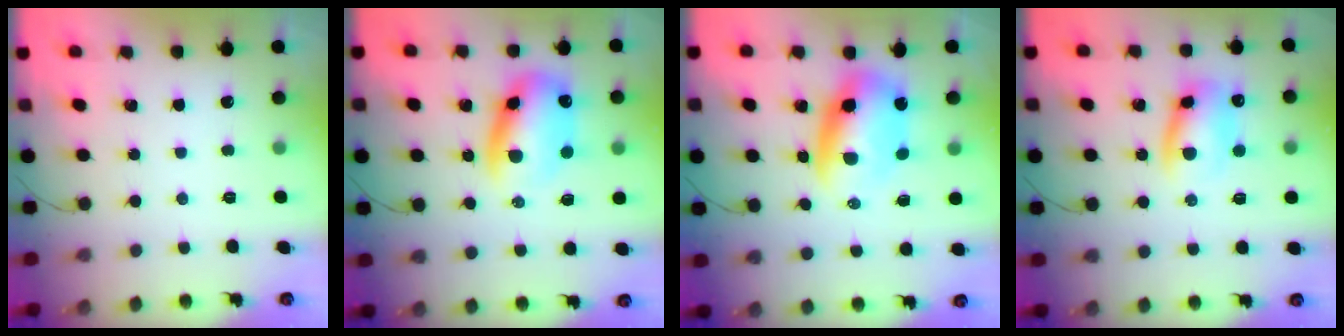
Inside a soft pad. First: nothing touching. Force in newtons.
{"total": 12.3, "press": 11.9, "slide": 3.3}
{"total": 10.1, "press": 9.7, "slide": 2.6}
{"total": 11.3, "press": 11.1, "slide": 2.1}